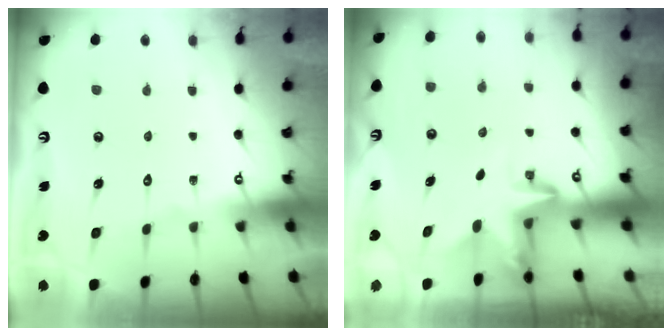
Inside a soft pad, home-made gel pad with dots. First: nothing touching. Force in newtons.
{"total": 3.2, "press": 3.2, "slide": 0.1}